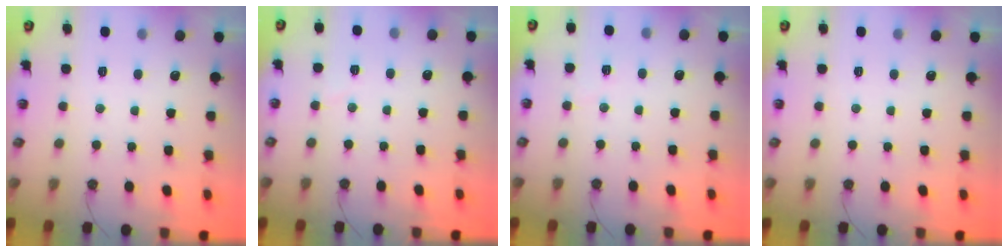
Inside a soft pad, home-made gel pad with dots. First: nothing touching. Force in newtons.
{"total": 2.7, "press": 2.5, "slide": 1.1}
{"total": 2.9, "press": 2.8, "slide": 0.7}
{"total": 0.0}